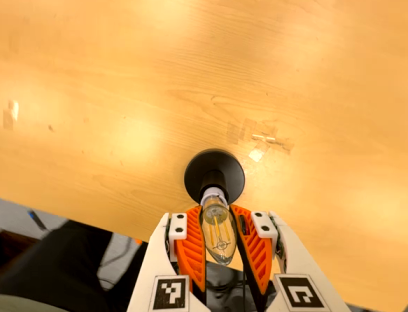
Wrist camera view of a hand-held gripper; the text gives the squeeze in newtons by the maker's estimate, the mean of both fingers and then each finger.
{"total": 20.7, "left": 20.7, "right": 20.7}